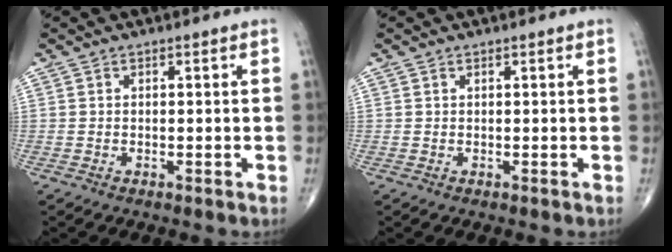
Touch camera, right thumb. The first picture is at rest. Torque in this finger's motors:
{"motor_torque": [-0.07, 0.13, -0.21, -0.06, 0.01]}